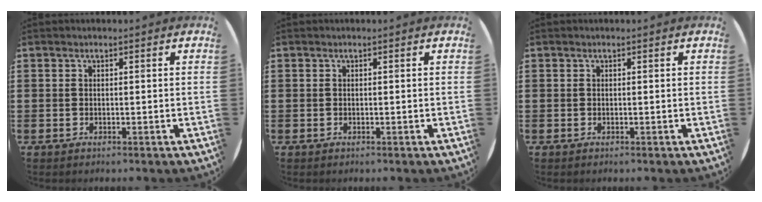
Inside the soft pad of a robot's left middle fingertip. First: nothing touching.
{"total": 0.0}
{"total": 0.0}